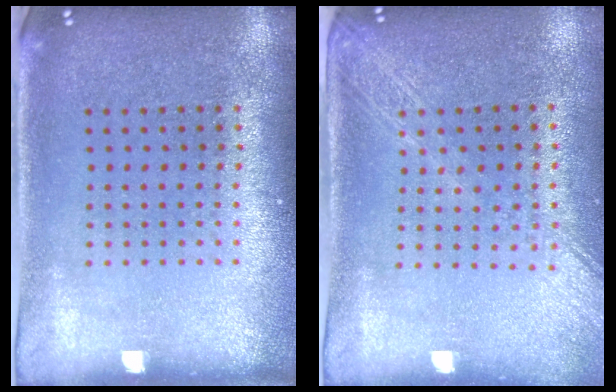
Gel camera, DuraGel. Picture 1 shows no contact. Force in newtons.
{"total": 1.8, "press": 1.5, "slide": 1.0}